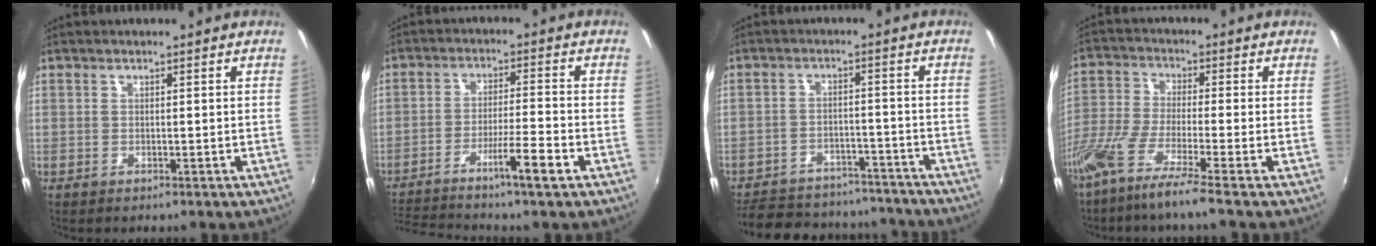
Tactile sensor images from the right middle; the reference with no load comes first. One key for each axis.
{"total": 9.2, "fx": -6.7, "fy": -1.1, "fz": 6.2, "tx": -0.122, "ty": 0.000, "tz": -0.115}
{"total": 22.5, "fx": -19.2, "fy": 8.5, "fz": 8.0, "tx": -0.179, "ty": 0.025, "tz": -0.242}
{"total": 9.8, "fx": -7.1, "fy": -0.7, "fz": 6.7, "tx": -0.134, "ty": -0.030, "tz": -0.135}